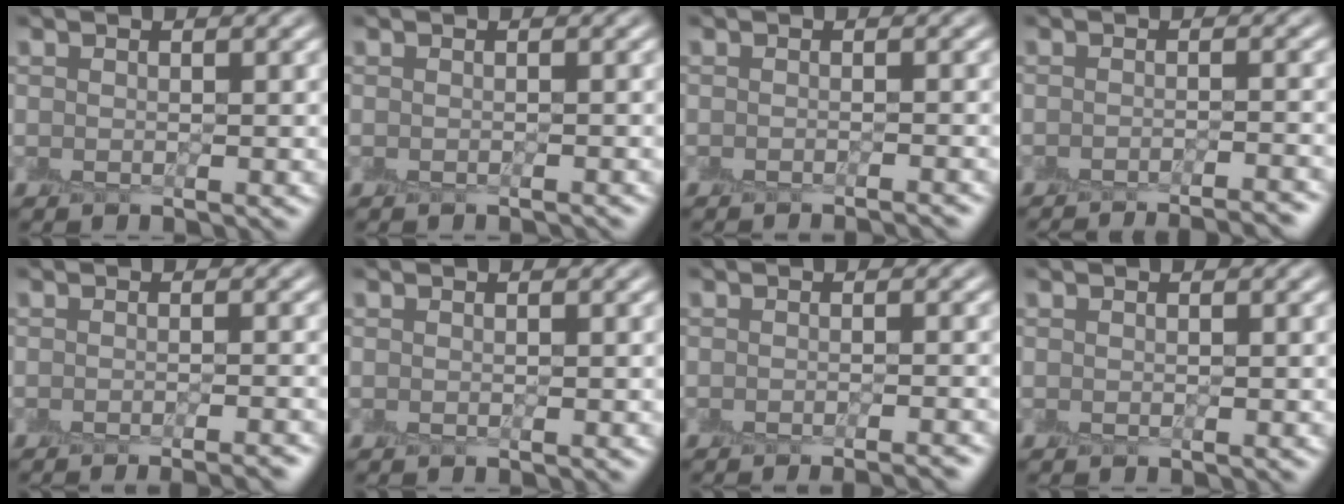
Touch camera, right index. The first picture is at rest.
{"total": 0.6, "force": [-0.6, -0.1, 0.0], "torque": [0.003, -0.007, -0.010]}
{"total": 1.8, "force": [-1.8, -0.2, 0.2], "torque": [0.004, -0.010, -0.022]}
{"total": 5.6, "force": [-5.2, 0.9, 2.0], "torque": [-0.014, 0.000, -0.059]}
{"total": 3.2, "force": [-2.7, 0.4, 1.6], "torque": [-0.007, -0.011, -0.030]}
{"total": 0.0}
{"total": 2.7, "force": [-2.4, 0.2, 1.1], "torque": [-0.005, -0.011, -0.028]}
{"total": 0.0}